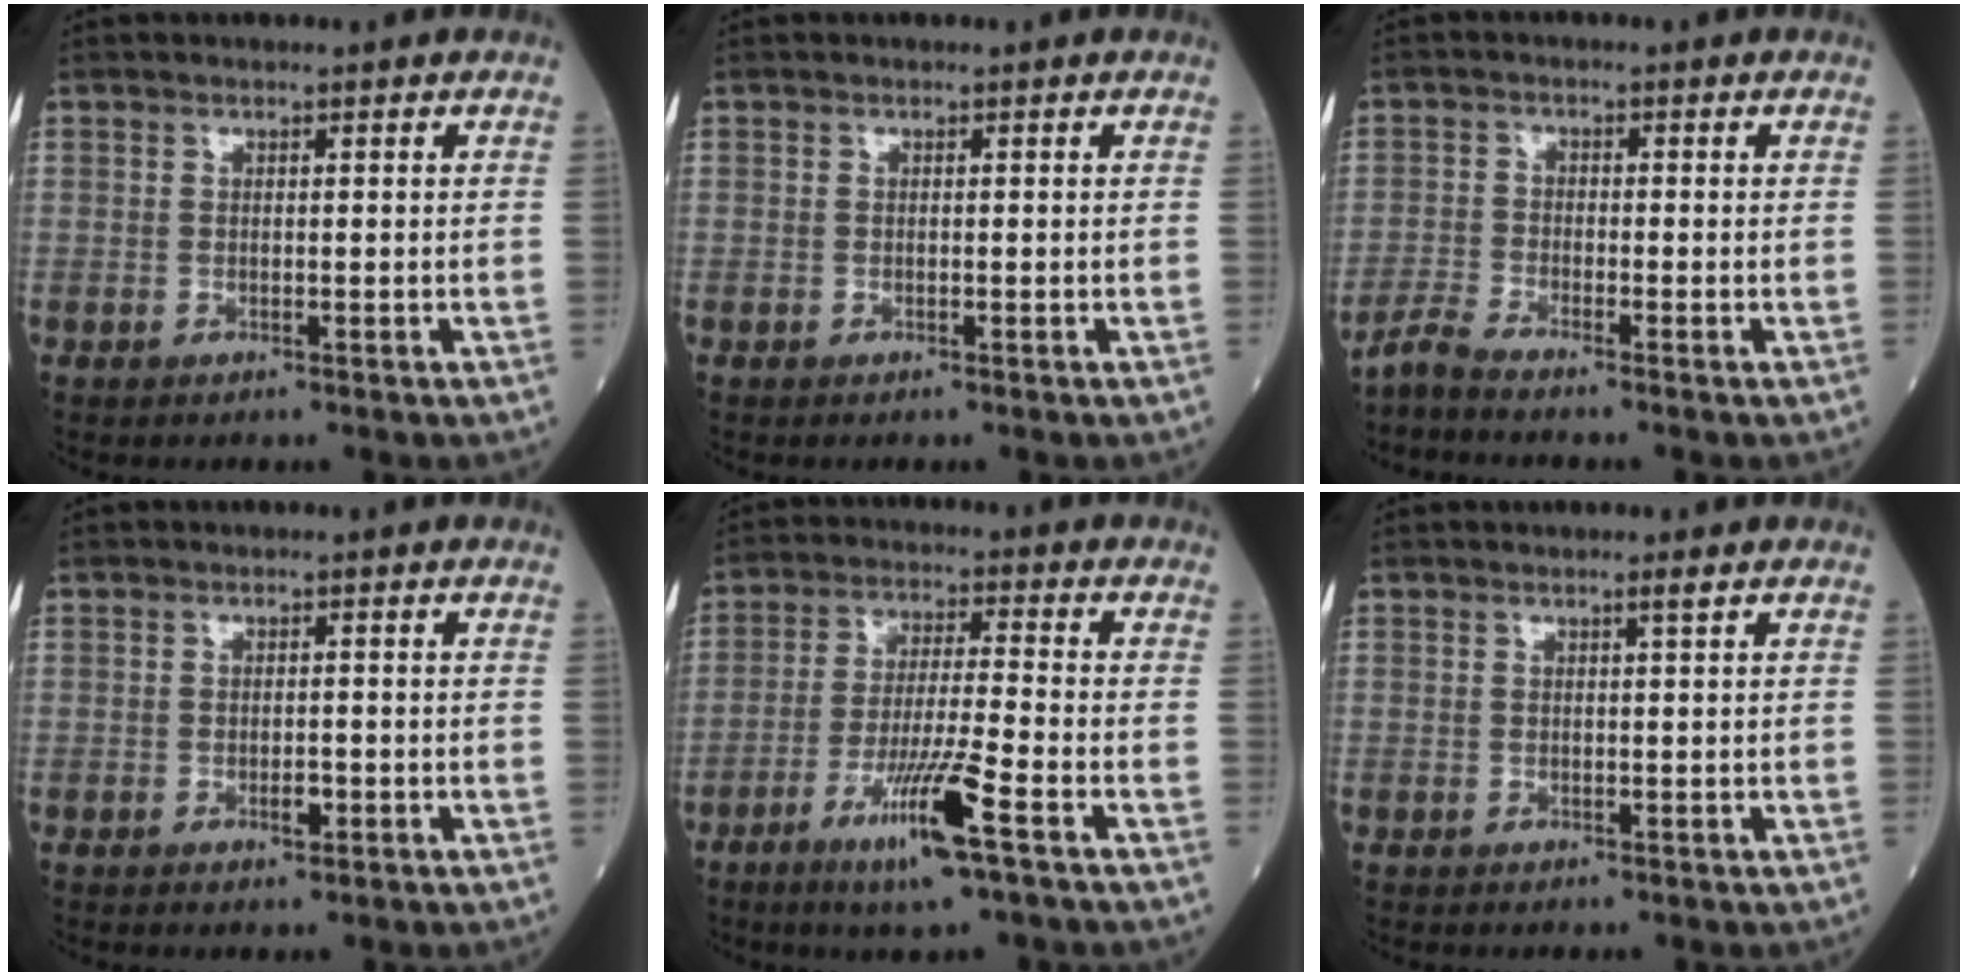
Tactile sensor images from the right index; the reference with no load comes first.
{"total": 0.0}
{"total": 3.1, "force": [-3.0, 0.0, 1.0], "torque": [-0.033, -0.011, -0.063]}
{"total": 2.1, "force": [-0.8, 1.0, 1.6], "torque": [-0.032, 0.000, -0.009]}
{"total": 10.9, "force": [-5.8, 0.1, 9.3], "torque": [-0.180, -0.019, -0.105]}
{"total": 1.0, "force": [0.5, 0.0, 0.8], "torque": [-0.020, 0.001, 0.010]}